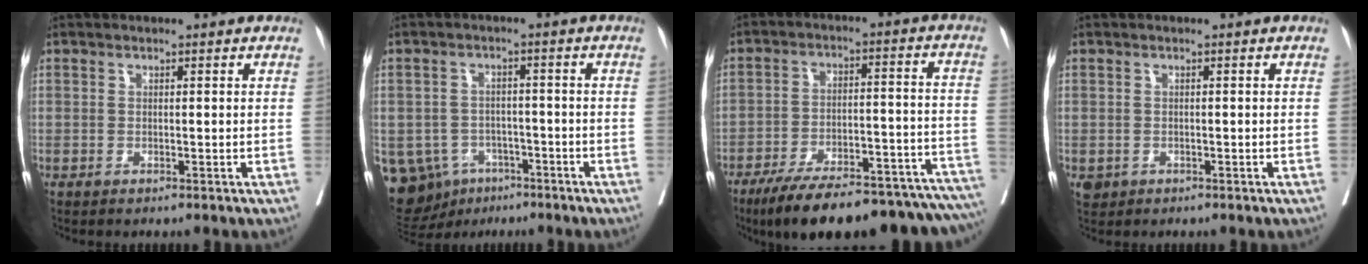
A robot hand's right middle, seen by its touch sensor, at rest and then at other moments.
{"total": 14.4, "force": [-7.0, 11.5, 5.1], "torque": [-0.135, 0.012, -0.091]}
{"total": 26.9, "force": [-21.6, 5.2, 15.1], "torque": [-0.157, 0.006, -0.298]}
{"total": 1.4, "force": [-0.5, 1.2, 0.5], "torque": [-0.009, 0.002, 0.000]}